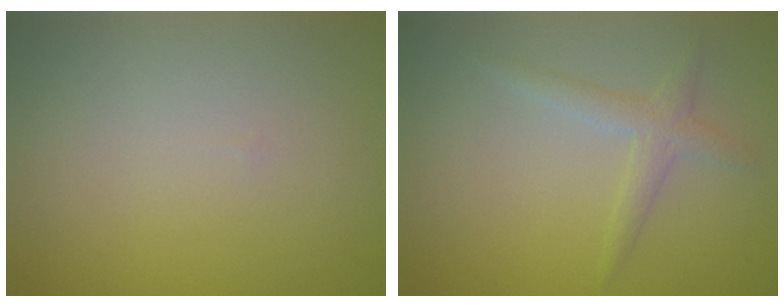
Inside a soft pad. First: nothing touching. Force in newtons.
{"total": 1.9, "press": 1.9, "slide": 0.1}